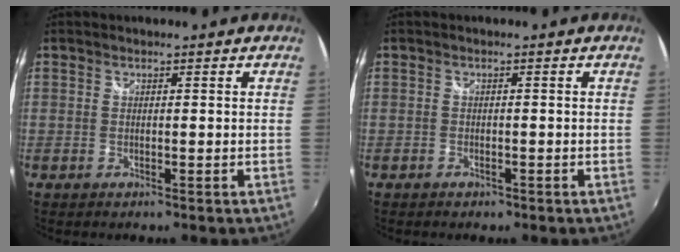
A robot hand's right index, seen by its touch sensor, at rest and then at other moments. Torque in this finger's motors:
{"motor_torque": [0.08, -0.10, 0.04, -0.01]}